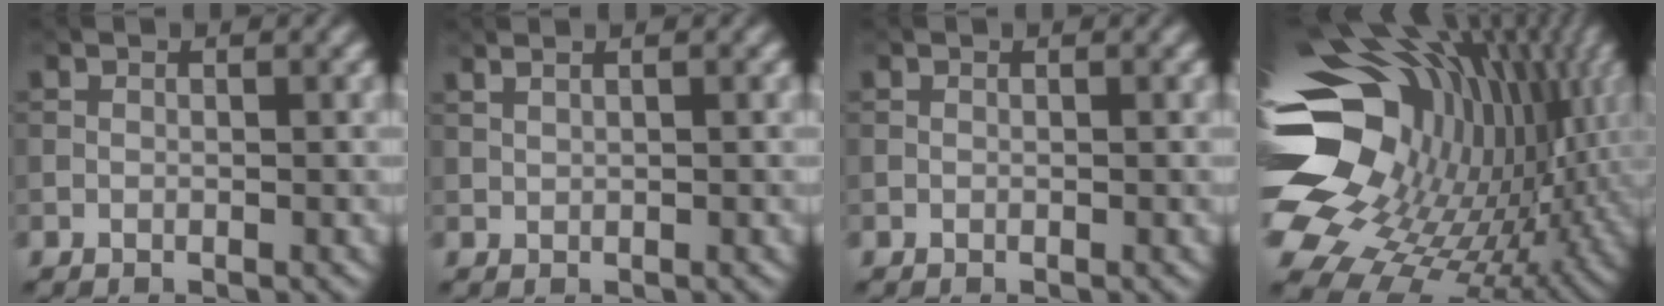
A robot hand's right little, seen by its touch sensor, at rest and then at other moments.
{"total": 2.1, "force": [1.6, 0.7, 1.2], "torque": [-0.019, 0.007, 0.011]}
{"total": 0.0}
{"total": 20.4, "force": [0.6, 14.1, 14.7], "torque": [-0.293, -0.030, 0.029]}